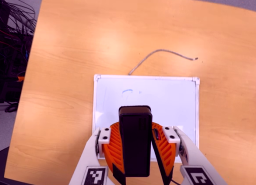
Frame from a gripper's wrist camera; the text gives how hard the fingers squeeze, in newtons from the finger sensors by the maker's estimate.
{"total": 10.5, "left": 9.8, "right": 11.3}